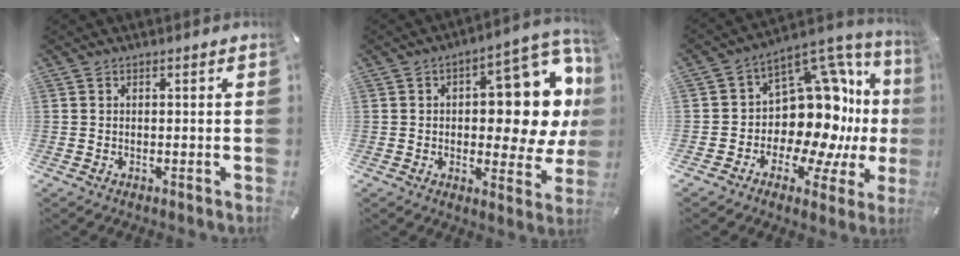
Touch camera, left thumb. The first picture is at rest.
{"total": 19.9, "force": [4.9, 8.9, 17.1], "torque": [-0.197, -0.049, 0.076]}
{"total": 18.2, "force": [1.2, 12.7, 12.9], "torque": [-0.191, -0.050, 0.031]}